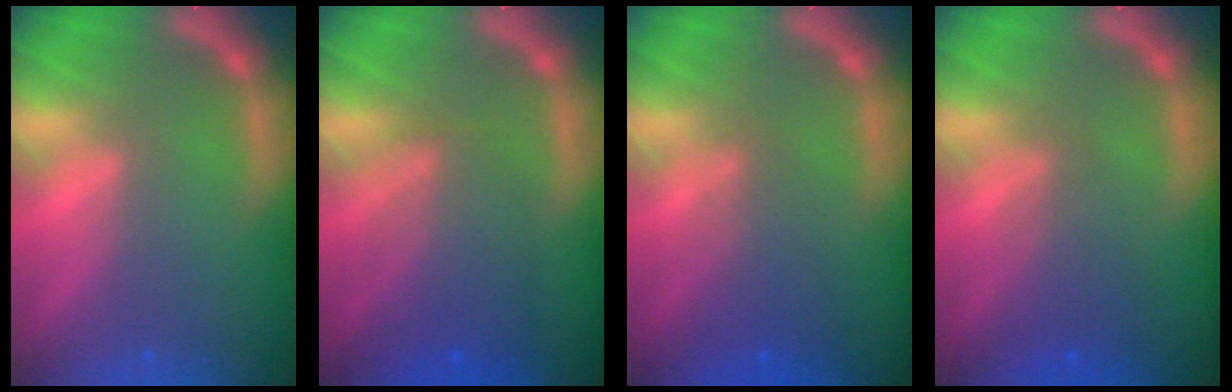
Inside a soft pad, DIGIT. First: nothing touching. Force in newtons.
{"total": 5.5}
{"total": 3.5}
{"total": 3.0}